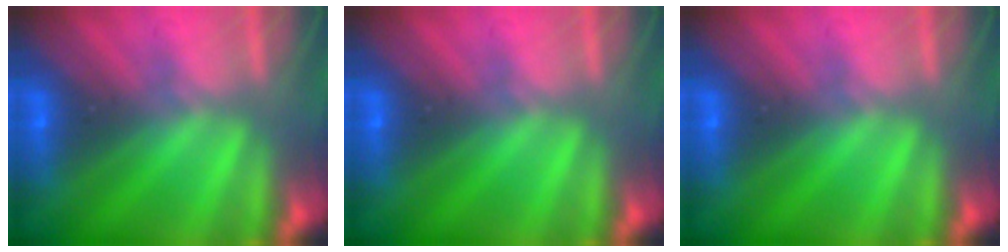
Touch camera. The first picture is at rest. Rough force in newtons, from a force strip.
{"total": 0.0}
{"total": 0.0}